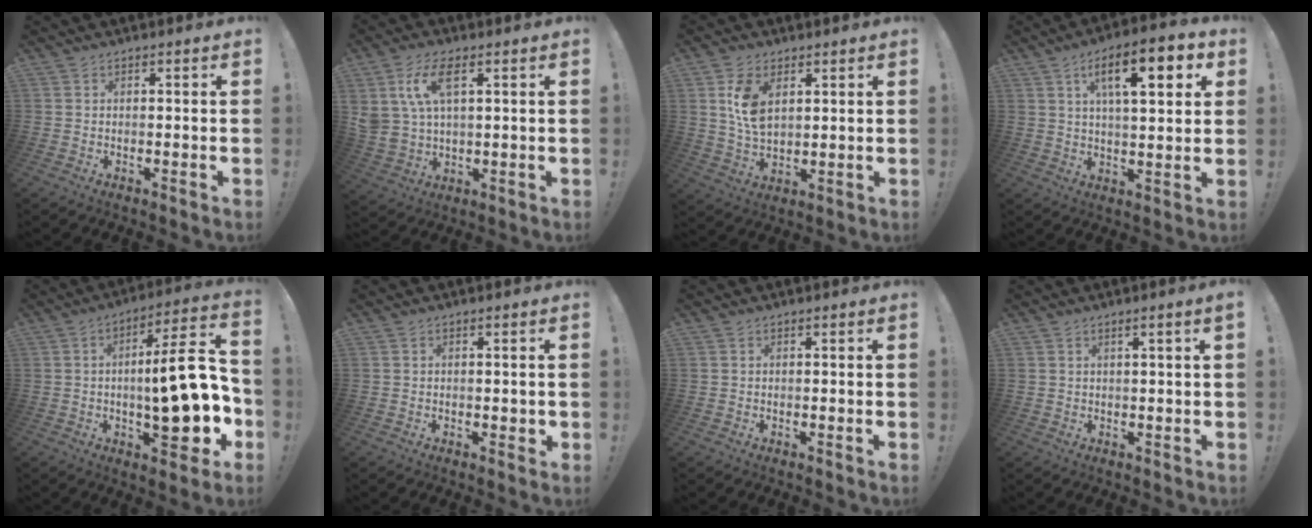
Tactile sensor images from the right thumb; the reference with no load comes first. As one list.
[{"total": 11.0, "force": [4.7, 5.8, 8.1], "torque": [-0.176, -0.003, 0.089]}, {"total": 8.9, "force": [3.7, 5.3, 6.1], "torque": [-0.101, -0.014, 0.067]}, {"total": 14.6, "force": [5.4, 5.0, 12.7], "torque": [-0.194, -0.001, 0.078]}, {"total": 19.9, "force": [-2.2, 6.5, 18.6], "torque": [-0.243, 0.006, -0.034]}, {"total": 1.2, "force": [0.0, 0.7, 0.9], "torque": [-0.013, 0.004, -0.001]}, {"total": 0.0}, {"total": 2.1, "force": [0.7, -0.4, 1.9], "torque": [-0.042, 0.001, 0.012]}]